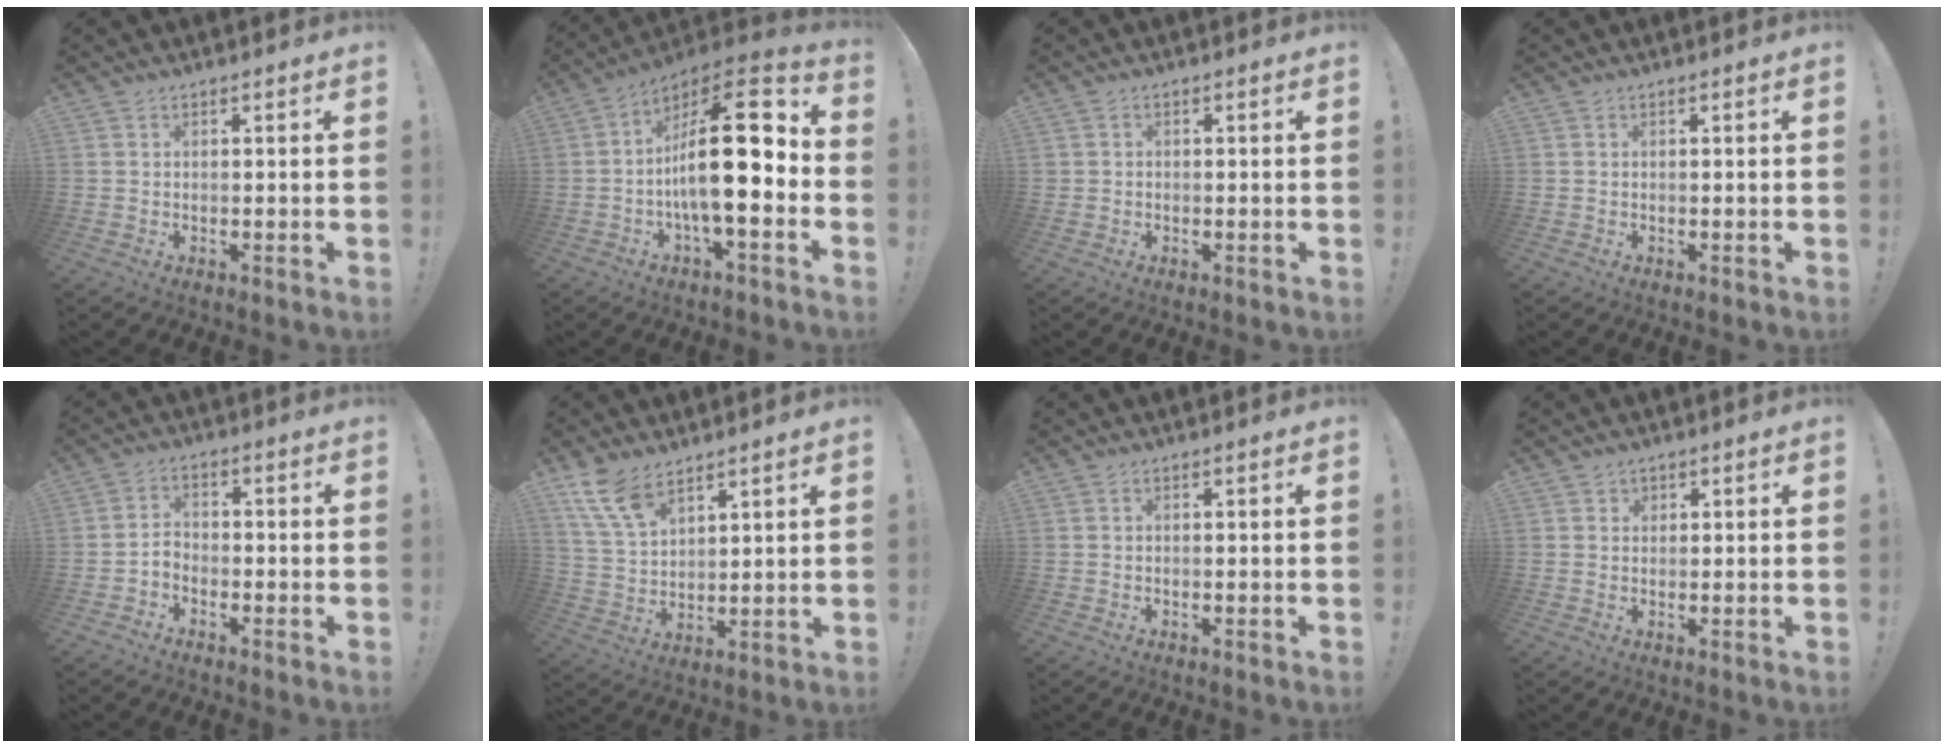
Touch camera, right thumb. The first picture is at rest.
{"total": 22.1, "force": [-1.1, 7.9, 20.6], "torque": [-0.332, 0.011, -0.017]}
{"total": 1.2, "force": [-0.5, 1.0, 0.5], "torque": [-0.012, 0.007, -0.009]}
{"total": 0.0}
{"total": 3.6, "force": [-2.5, 2.0, 1.6], "torque": [-0.036, 0.007, -0.047]}
{"total": 10.3, "force": [7.4, 4.8, 5.2], "torque": [-0.110, -0.032, 0.148]}
{"total": 0.0}
{"total": 1.4, "force": [0.8, 1.2, 0.1], "torque": [0.001, -0.004, 0.014]}